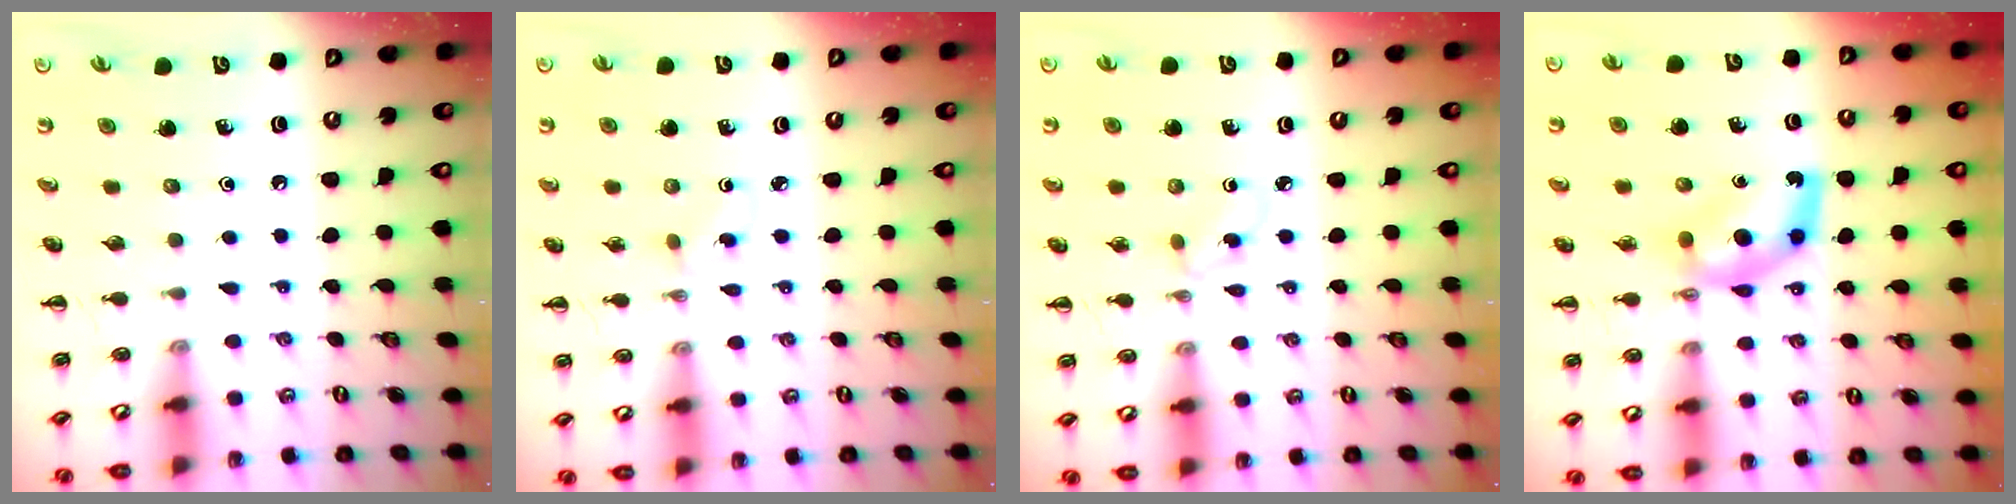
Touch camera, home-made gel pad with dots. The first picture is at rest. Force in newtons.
{"total": 1.2, "press": 1.0, "slide": 0.8}
{"total": 2.6, "press": 2.3, "slide": 1.1}
{"total": 7.4, "press": 7.4, "slide": 0.8}